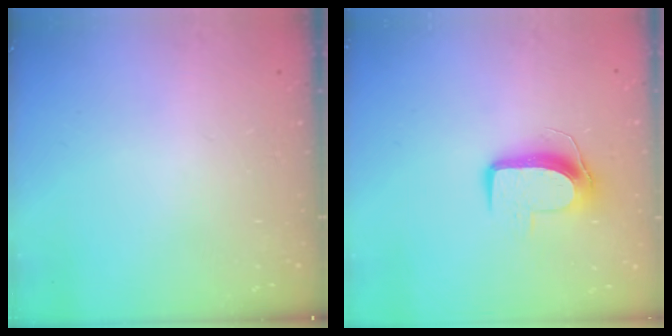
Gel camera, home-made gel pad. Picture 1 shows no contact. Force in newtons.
{"total": 9.5, "press": 9.5, "slide": 0.3}